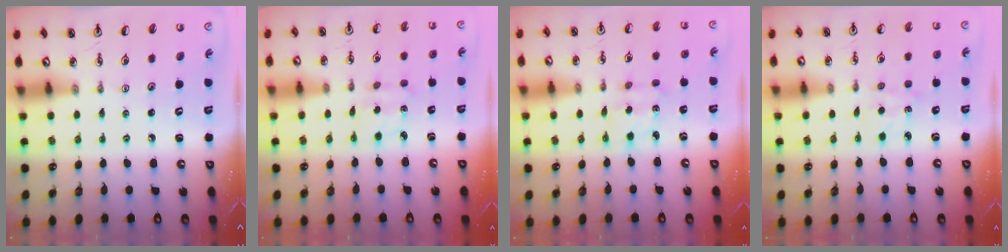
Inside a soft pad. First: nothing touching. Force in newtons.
{"total": 2.7, "press": 2.6, "slide": 0.6}
{"total": 2.2, "press": 2.0, "slide": 0.8}
{"total": 3.3, "press": 3.3, "slide": 0.5}